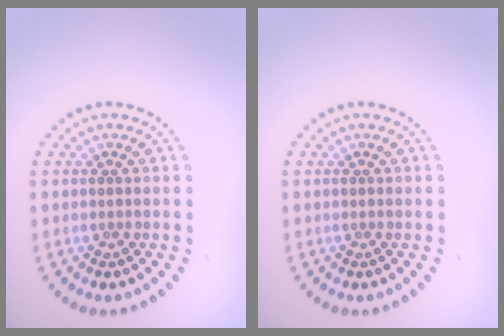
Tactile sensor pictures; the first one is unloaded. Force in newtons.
{"total": 0.0}